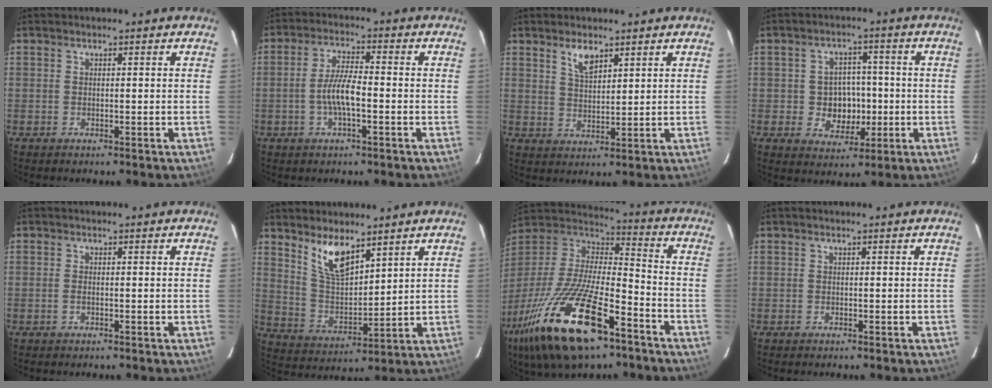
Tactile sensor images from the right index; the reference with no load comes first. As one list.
[{"total": 6.2, "force": [-1.7, 1.4, 5.7], "torque": [-0.115, 0.005, -0.033]}, {"total": 4.5, "force": [3.0, 1.9, 2.8], "torque": [-0.051, 0.002, 0.057]}, {"total": 7.0, "force": [-1.0, 6.2, 3.1], "torque": [-0.065, 0.012, -0.003]}, {"total": 0.8, "force": [-0.3, 0.4, 0.7], "torque": [-0.015, 0.000, -0.006]}, {"total": 9.4, "force": [6.4, 3.4, 5.9], "torque": [-0.111, -0.003, 0.135]}, {"total": 29.1, "force": [-17.0, 10.0, 21.3], "torque": [-0.426, -0.053, -0.299]}, {"total": 0.0}]